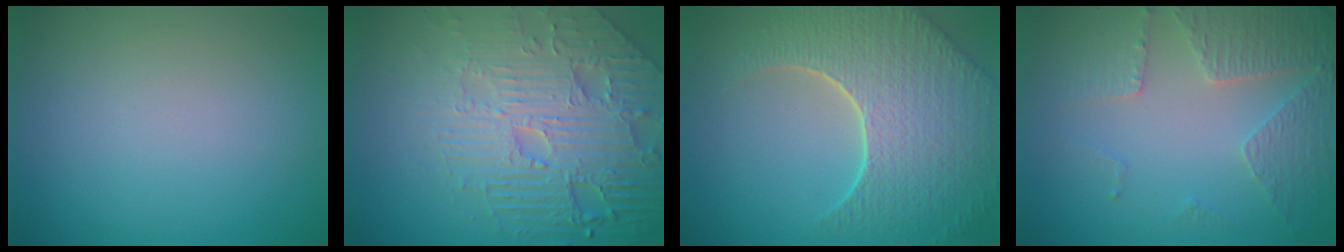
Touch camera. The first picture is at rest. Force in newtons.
{"total": 7.9, "press": 6.1, "slide": 5.0}
{"total": 8.6, "press": 6.2, "slide": 6.0}
{"total": 4.4, "press": 3.3, "slide": 2.9}